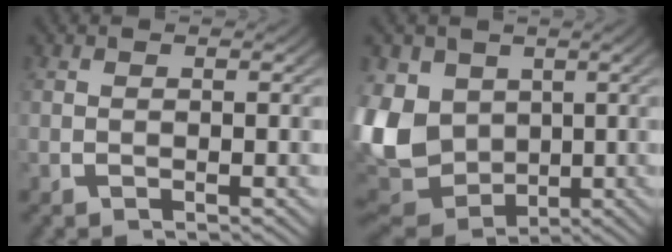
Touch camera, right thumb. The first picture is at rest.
{"total": 13.3, "force": [-1.9, 10.8, 7.5], "torque": [-0.216, -0.067, -0.003]}